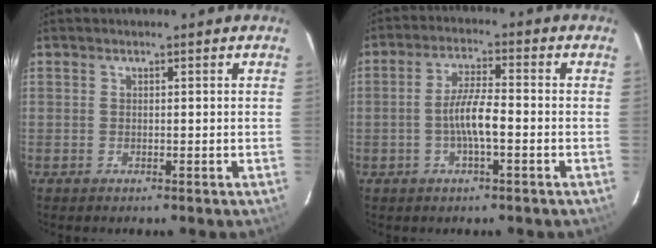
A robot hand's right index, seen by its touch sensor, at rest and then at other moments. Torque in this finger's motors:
{"motor_torque": [0.50, -0.24, 0.50, 0.15]}